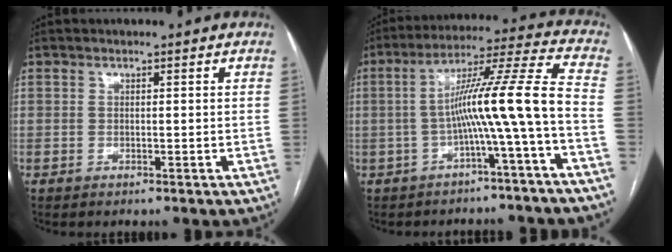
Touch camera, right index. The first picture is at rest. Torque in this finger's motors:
{"motor_torque": [1.63, -0.23, 0.85, 0.21]}